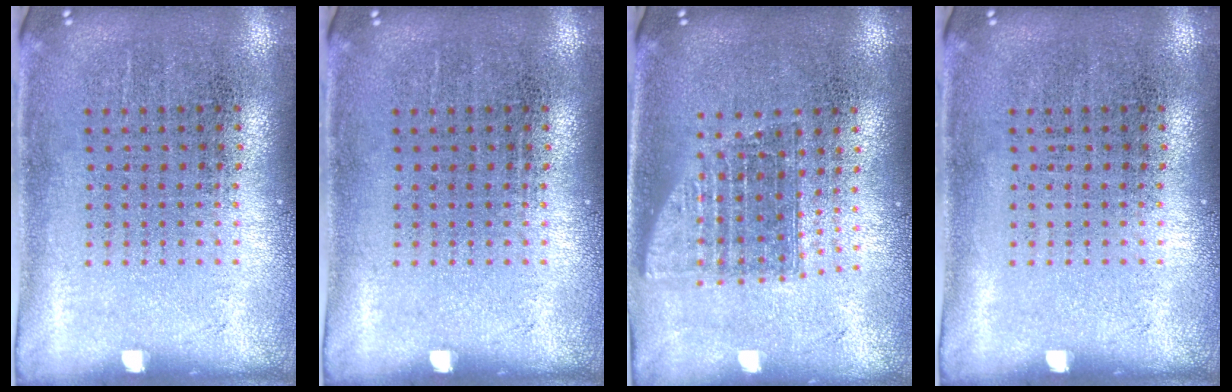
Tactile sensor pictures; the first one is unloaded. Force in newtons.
{"total": 0.0}
{"total": 1.4, "press": 1.2, "slide": 0.8}
{"total": 0.0}